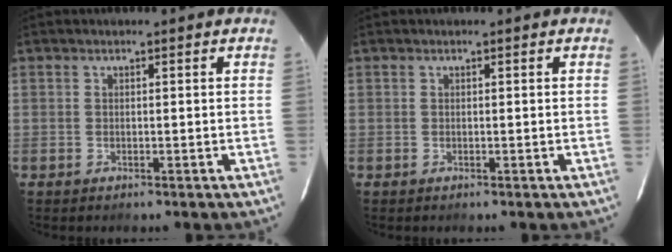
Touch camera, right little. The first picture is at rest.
{"total": 0.0}